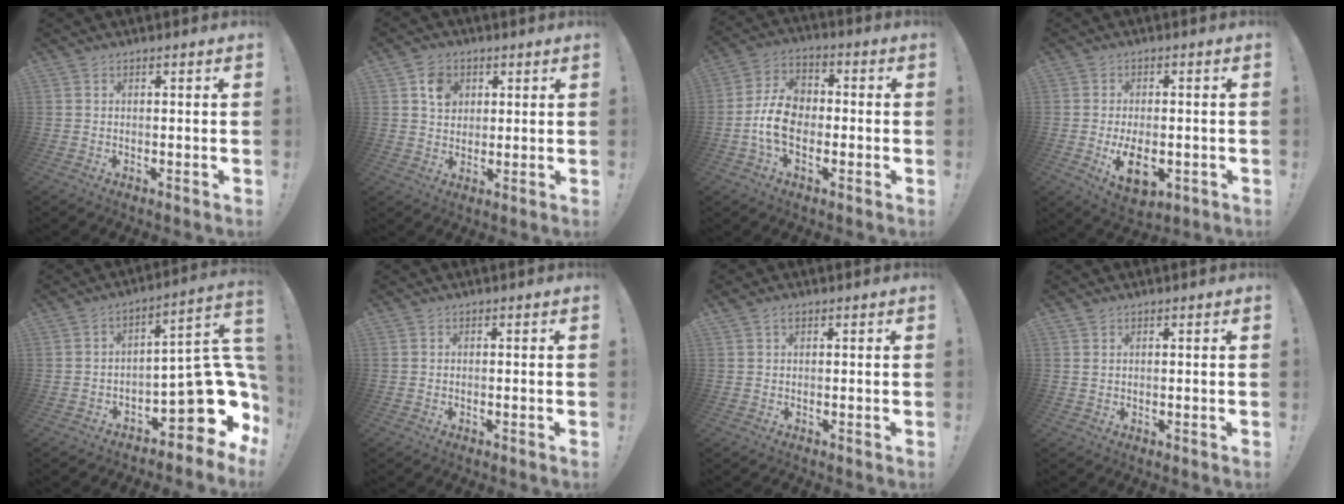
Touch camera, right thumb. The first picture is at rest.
{"total": 6.9, "force": [2.8, 5.8, 2.4], "torque": [-0.018, -0.011, 0.050]}
{"total": 11.9, "force": [-2.9, 8.5, 7.8], "torque": [-0.143, 0.019, -0.054]}
{"total": 9.3, "force": [-2.0, 5.4, 7.3], "torque": [-0.105, -0.005, -0.029]}
{"total": 16.5, "force": [-5.0, 7.0, 14.1], "torque": [-0.159, 0.013, -0.072]}
{"total": 0.0}
{"total": 1.4, "force": [0.8, 0.9, 0.7], "torque": [-0.008, 0.000, 0.013]}
{"total": 1.1, "force": [0.8, 0.4, 0.5], "torque": [-0.003, -0.002, 0.014]}